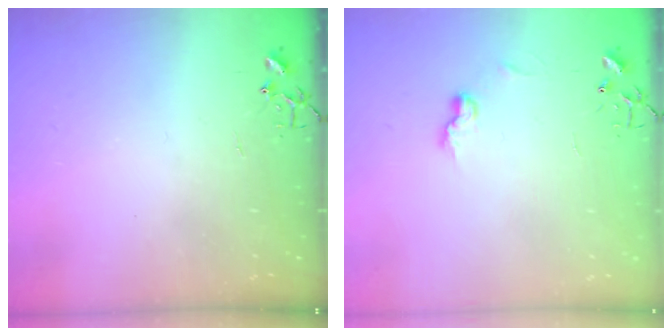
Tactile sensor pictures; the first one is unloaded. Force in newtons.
{"total": 6.7, "press": 6.7, "slide": 0.4}